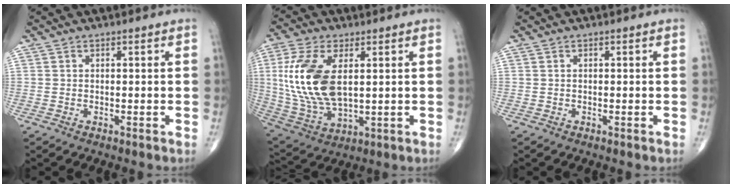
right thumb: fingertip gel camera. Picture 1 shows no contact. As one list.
[{"total": 16.6, "force": [2.8, 8.6, 13.9], "torque": [-0.297, -0.013, 0.063]}, {"total": 0.0}]